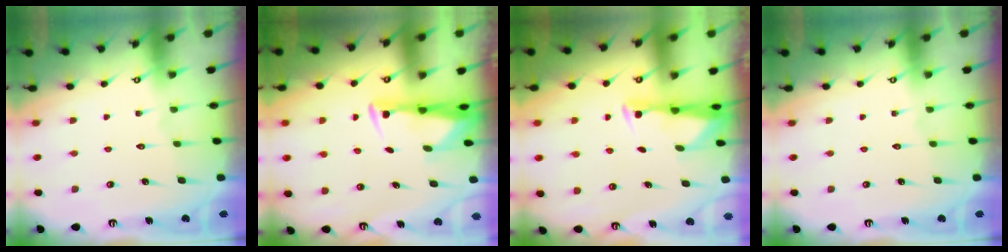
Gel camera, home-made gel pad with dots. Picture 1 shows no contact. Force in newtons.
{"total": 3.1, "press": 3.0, "slide": 0.9}
{"total": 2.9, "press": 2.9, "slide": 0.4}
{"total": 0.0}